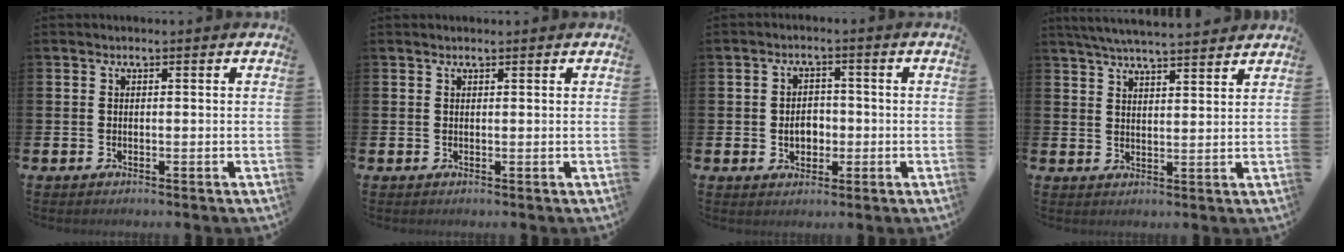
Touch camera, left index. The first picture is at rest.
{"total": 0.6, "force": [0.5, 0.1, 0.1], "torque": [-0.002, 0.002, 0.009]}
{"total": 3.4, "force": [-0.6, 2.6, 2.1], "torque": [-0.029, 0.000, -0.019]}
{"total": 5.3, "force": [5.1, 0.1, 1.1], "torque": [-0.035, -0.020, 0.093]}